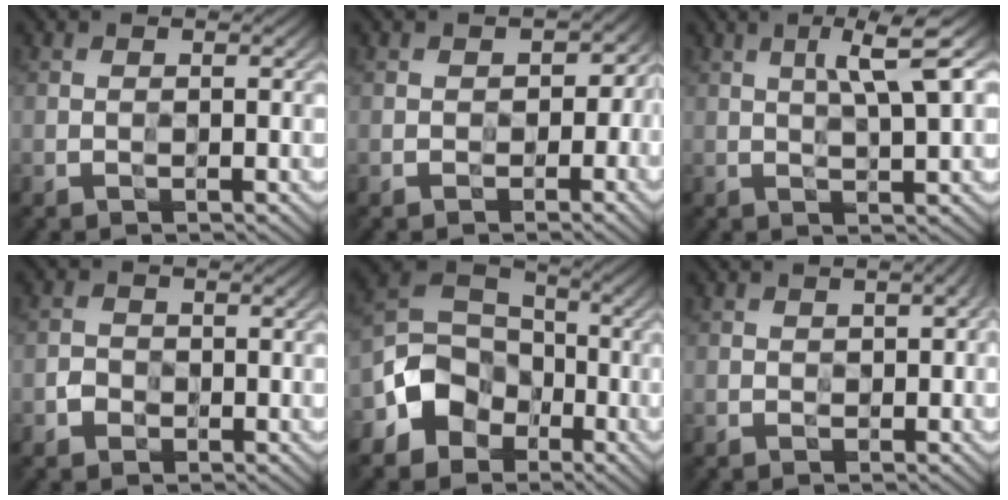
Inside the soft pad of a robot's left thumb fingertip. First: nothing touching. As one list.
[{"total": 1.5, "force": [-0.6, 1.3, 0.1], "torque": [0.006, -0.006, -0.009]}, {"total": 4.6, "force": [2.0, 0.4, 4.2], "torque": [-0.077, 0.012, 0.039]}, {"total": 1.6, "force": [-0.9, 1.3, -0.3], "torque": [0.007, -0.001, -0.018]}, {"total": 8.6, "force": [-4.3, 6.8, 2.9], "torque": [-0.064, -0.006, -0.102]}, {"total": 1.1, "force": [-0.2, 0.7, 0.9], "torque": [-0.010, -0.004, 0.000]}]